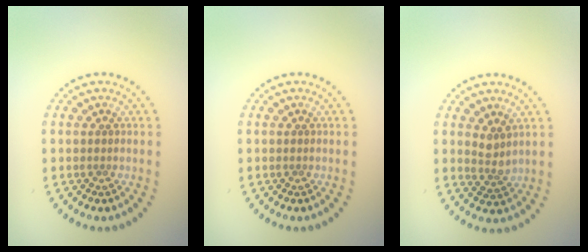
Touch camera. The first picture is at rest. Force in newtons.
{"total": 0.0}
{"total": 1.8, "press": 1.4, "slide": 1.1}